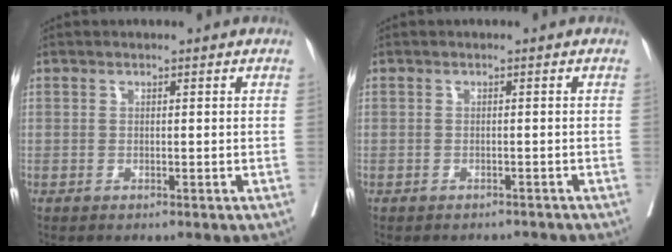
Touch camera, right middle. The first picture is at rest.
{"total": 2.7, "force": [-2.6, 0.8, 0.1], "torque": [0.003, -0.002, -0.035]}